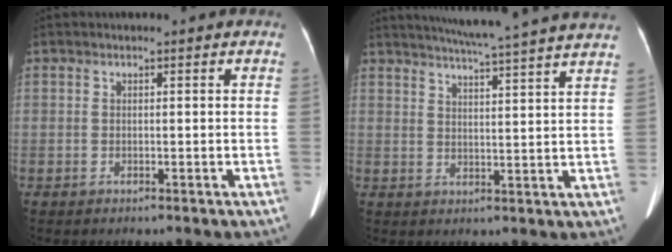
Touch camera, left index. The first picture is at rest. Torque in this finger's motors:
{"motor_torque": [0.37, -1.12, -0.02, 0.06]}